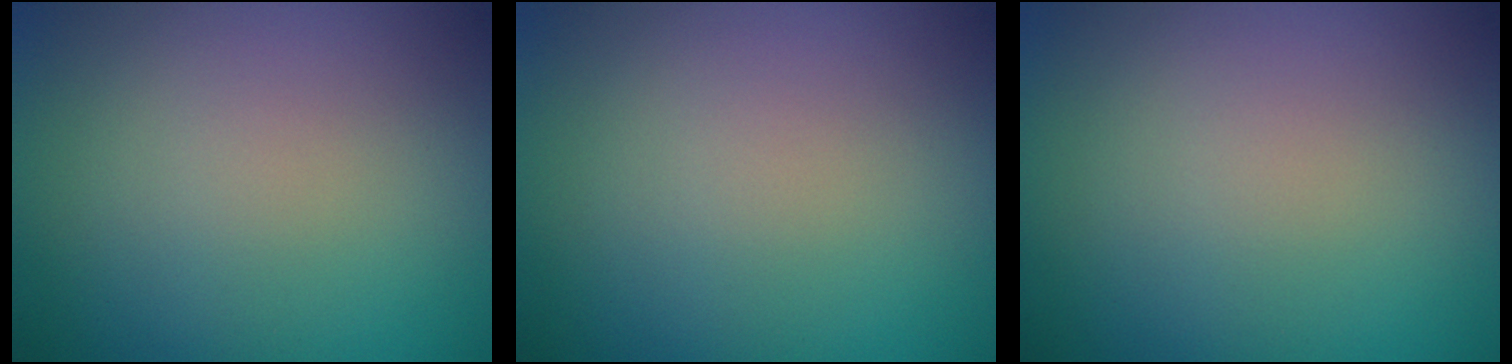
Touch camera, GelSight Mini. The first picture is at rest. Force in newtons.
{"total": 0.0}
{"total": 0.0}